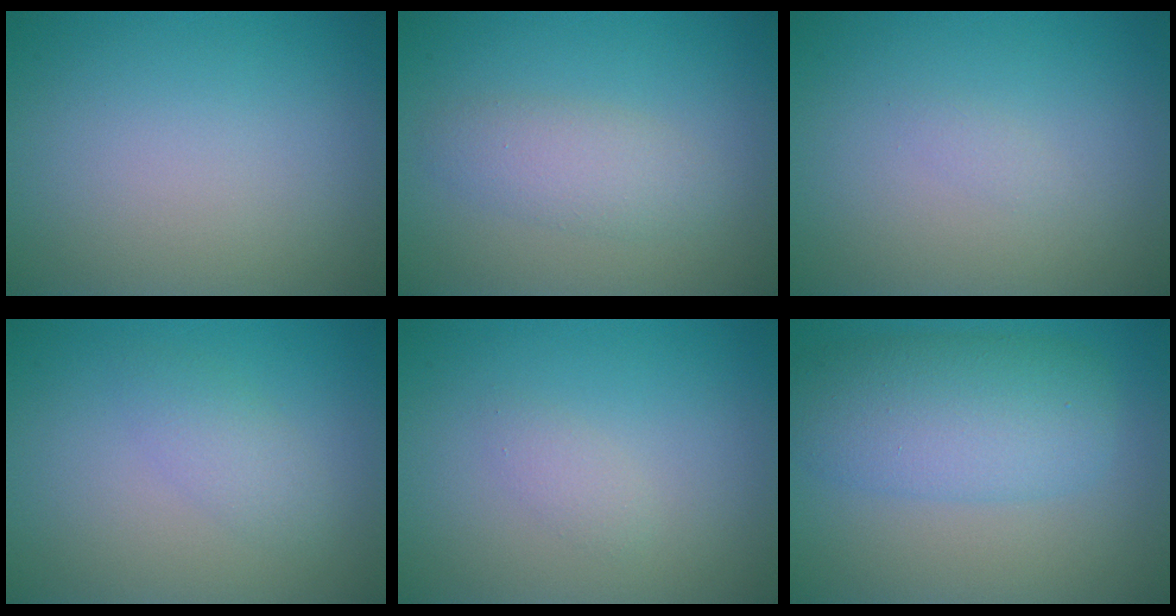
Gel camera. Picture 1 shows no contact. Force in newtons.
{"total": 2.6, "press": 2.6, "slide": 0.1}
{"total": 0.6, "press": 0.6, "slide": 0.0}
{"total": 1.9, "press": 1.9, "slide": 0.2}
{"total": 1.0, "press": 1.0, "slide": 0.0}
{"total": 6.5, "press": 6.5, "slide": 0.1}